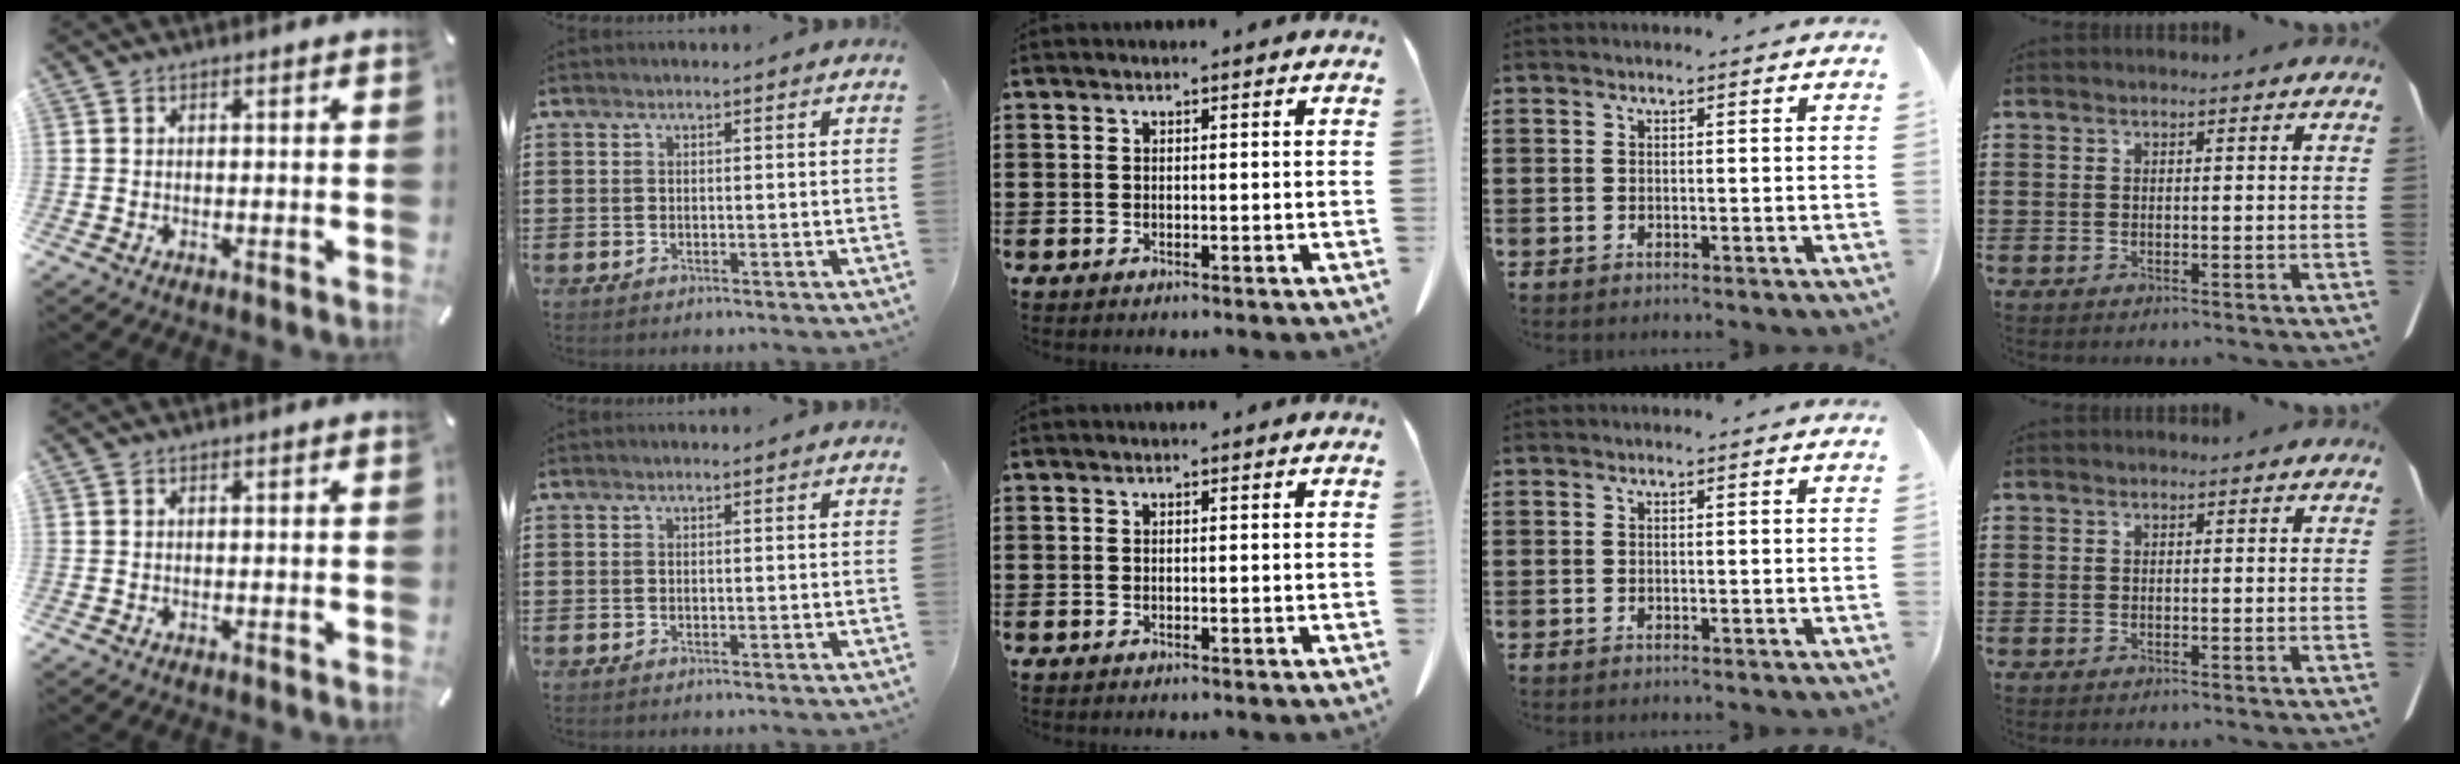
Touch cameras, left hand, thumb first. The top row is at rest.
{}